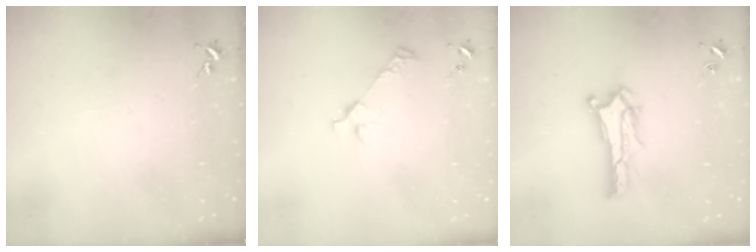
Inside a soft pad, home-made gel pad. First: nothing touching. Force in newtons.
{"total": 2.6, "press": 2.6, "slide": 0.3}
{"total": 0.9, "press": 0.9, "slide": 0.2}